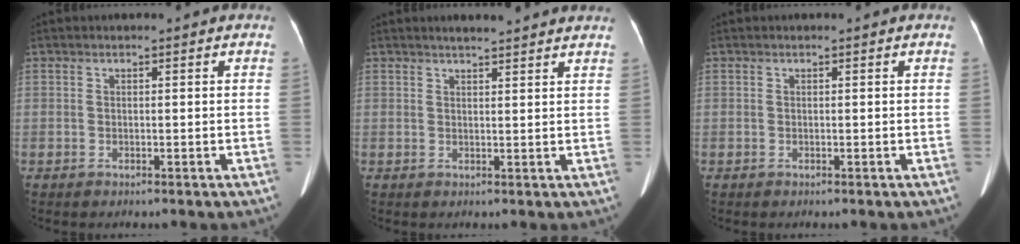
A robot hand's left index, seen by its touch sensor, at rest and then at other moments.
{"total": 6.6, "force": [6.0, 0.4, 2.6], "torque": [-0.036, 0.018, 0.068]}
{"total": 0.0}